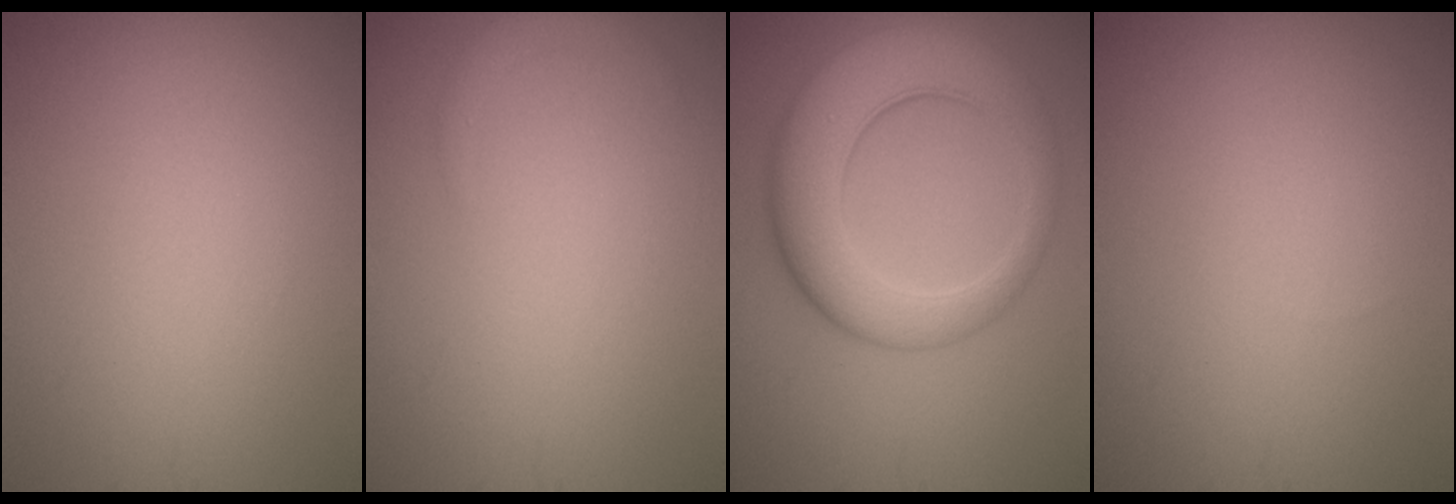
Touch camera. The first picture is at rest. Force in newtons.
{"total": 1.1, "press": 1.1, "slide": 0.1}
{"total": 8.2, "press": 8.2, "slide": 0.1}
{"total": 0.0}